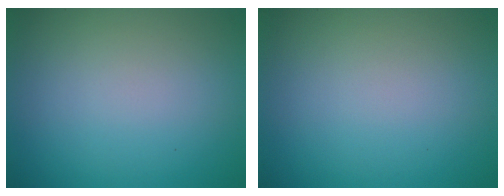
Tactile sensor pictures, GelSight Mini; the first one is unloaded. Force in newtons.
{"total": 0.0}